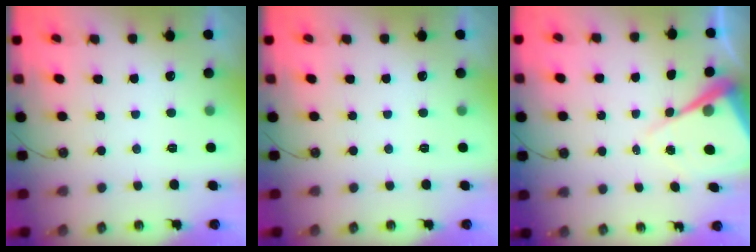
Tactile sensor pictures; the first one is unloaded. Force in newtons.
{"total": 0.0}
{"total": 10.6, "press": 10.5, "slide": 0.8}